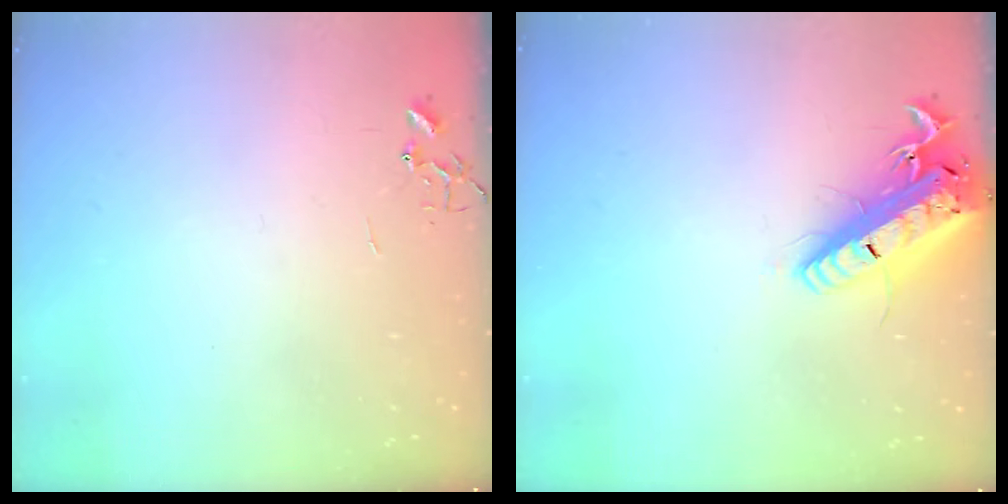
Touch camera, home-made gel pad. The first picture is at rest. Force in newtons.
{"total": 21.8, "press": 21.4, "slide": 4.2}